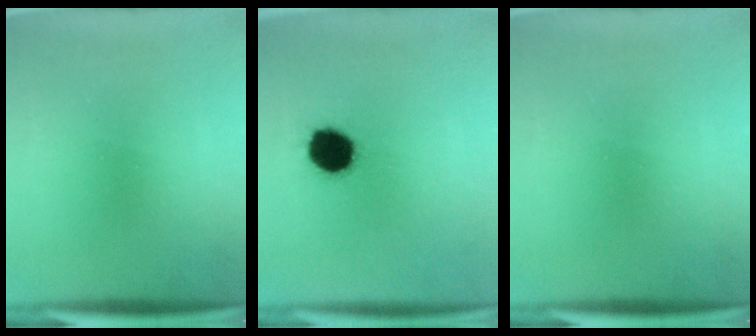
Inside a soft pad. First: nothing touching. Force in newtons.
{"total": 11.7}
{"total": 0.0}